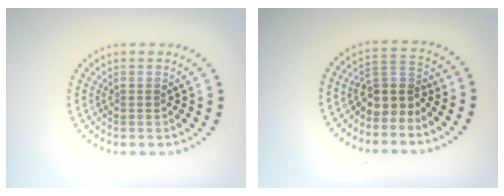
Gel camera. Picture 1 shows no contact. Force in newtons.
{"total": 3.3, "press": 2.6, "slide": 2.0}